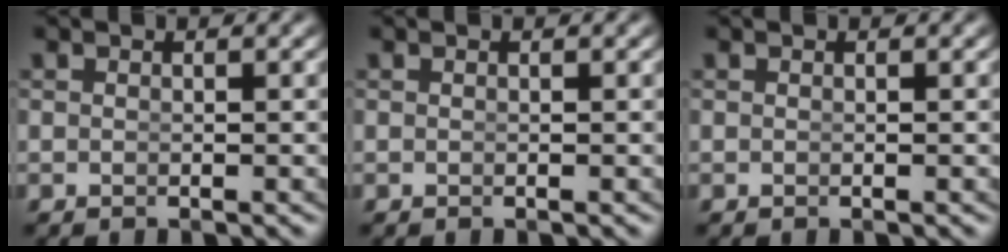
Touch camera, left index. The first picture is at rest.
{"total": 0.0}
{"total": 0.0}